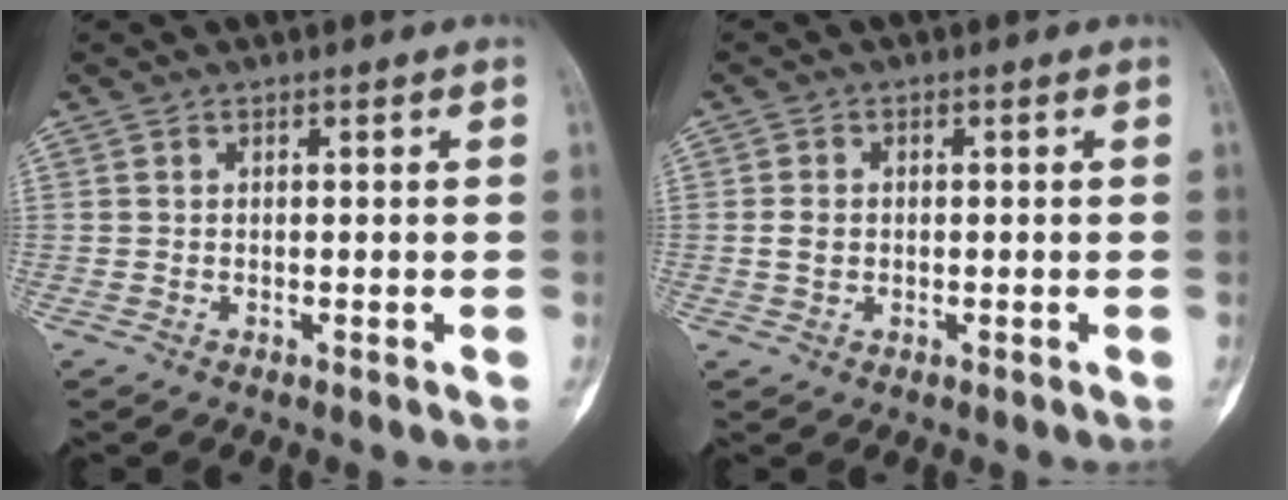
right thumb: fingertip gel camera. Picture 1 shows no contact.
{"total": 2.0, "force": [0.0, 1.6, 1.2], "torque": [-0.018, 0.003, 0.000]}